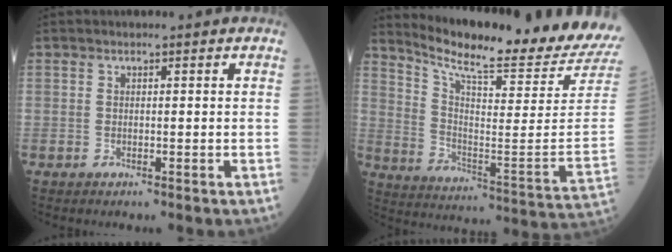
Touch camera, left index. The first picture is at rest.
{"total": 22.3, "force": [21.0, -1.5, 7.5], "torque": [-0.151, -0.121, 0.291]}